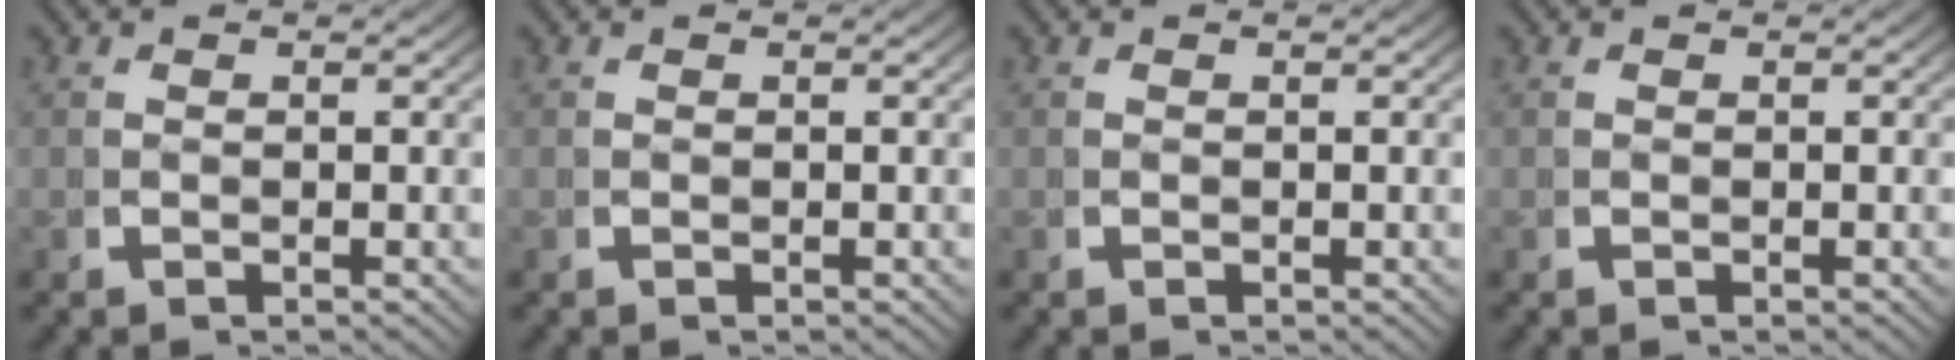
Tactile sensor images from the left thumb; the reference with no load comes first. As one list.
[{"total": 0.0}, {"total": 0.6, "force": [0.2, -0.6, -0.2], "torque": [0.006, -0.002, 0.005]}, {"total": 0.0}]